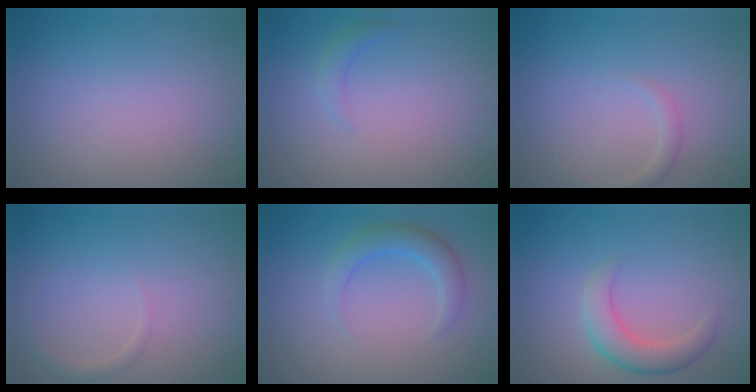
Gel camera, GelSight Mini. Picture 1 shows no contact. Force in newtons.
{"total": 1.3, "press": 1.3, "slide": 0.1}
{"total": 1.2, "press": 1.2, "slide": 0.1}
{"total": 1.3, "press": 1.3, "slide": 0.1}
{"total": 2.8, "press": 2.8, "slide": 0.2}
{"total": 3.3, "press": 3.3, "slide": 0.1}